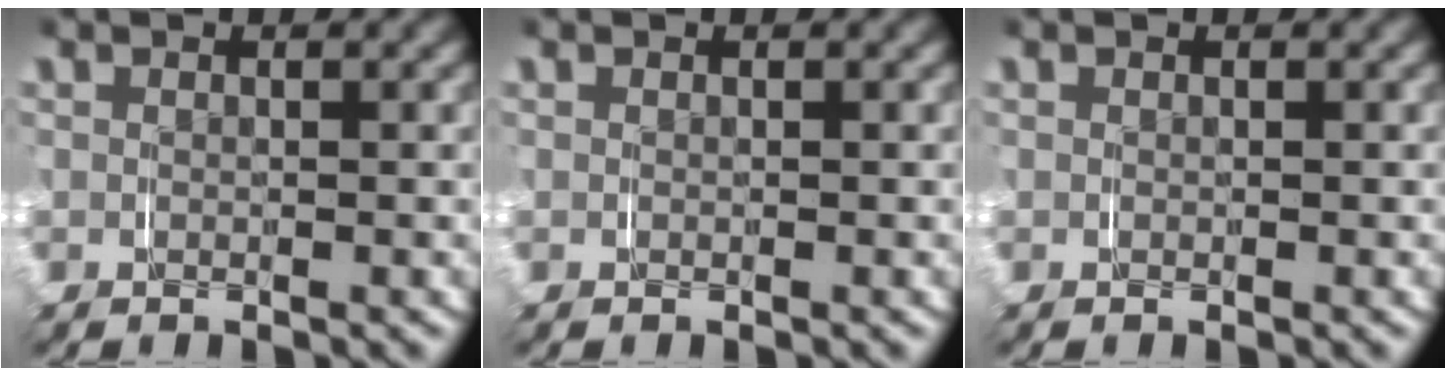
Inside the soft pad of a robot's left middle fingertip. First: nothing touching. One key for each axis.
{"total": 0.0}
{"total": 0.0}